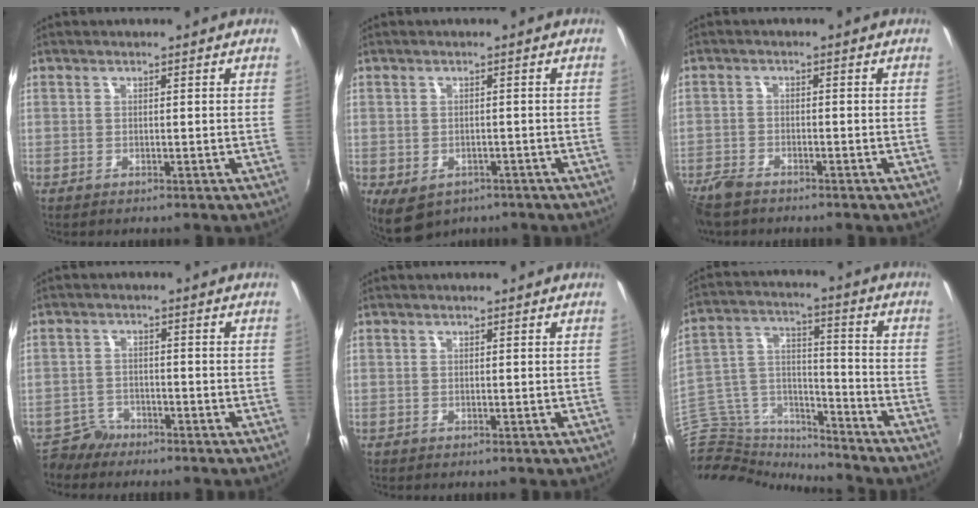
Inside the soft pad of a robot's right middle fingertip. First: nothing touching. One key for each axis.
{"total": 6.2, "fx": -3.2, "fy": 4.3, "fz": 3.2, "tx": -0.064, "ty": -0.024, "tz": -0.039}
{"total": 6.0, "fx": -5.1, "fy": 2.0, "fz": 2.5, "tx": -0.072, "ty": -0.021, "tz": -0.101}
{"total": 4.0, "fx": -3.5, "fy": 1.9, "fz": -0.2, "tx": -0.005, "ty": 0.008, "tz": -0.069}
{"total": 0.0}
{"total": 18.8, "fx": -16.3, "fy": 5.6, "fz": 7.3, "tx": -0.170, "ty": 0.002, "tz": -0.288}